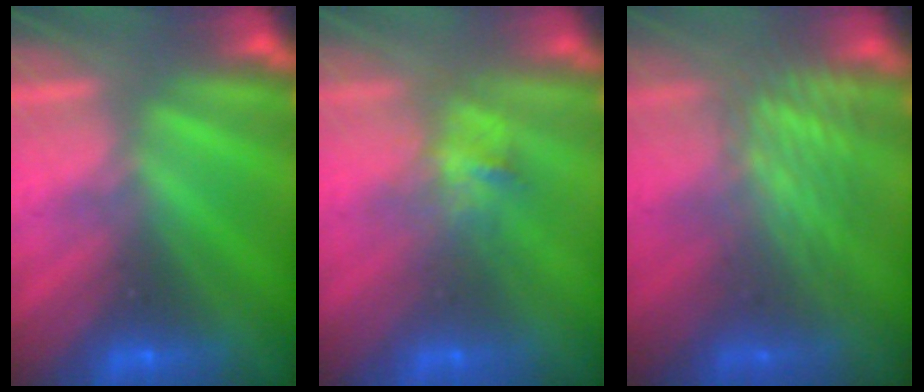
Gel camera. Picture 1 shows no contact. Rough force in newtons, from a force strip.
{"total": 2.8}
{"total": 2.9}